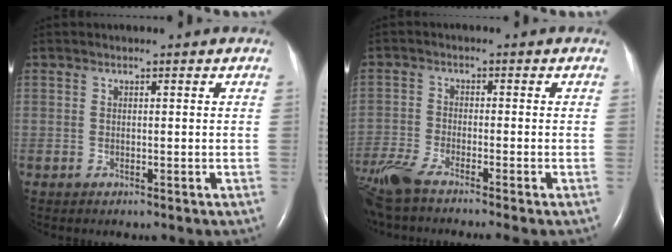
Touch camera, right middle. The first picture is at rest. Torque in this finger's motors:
{"motor_torque": [1.02, -1.12, 0.21, 0.12]}